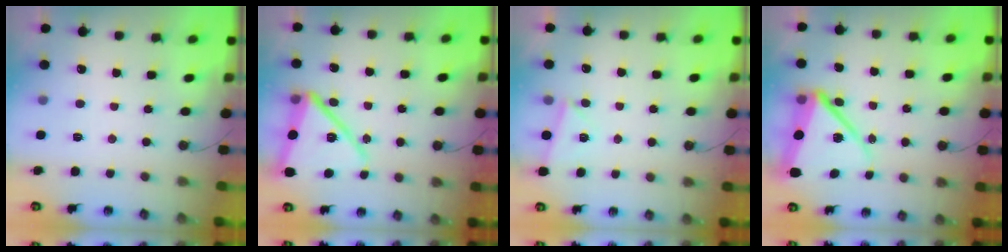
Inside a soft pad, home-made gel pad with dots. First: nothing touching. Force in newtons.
{"total": 15.2, "press": 14.9, "slide": 2.6}
{"total": 3.8, "press": 3.2, "slide": 2.1}
{"total": 14.7, "press": 14.6, "slide": 1.2}